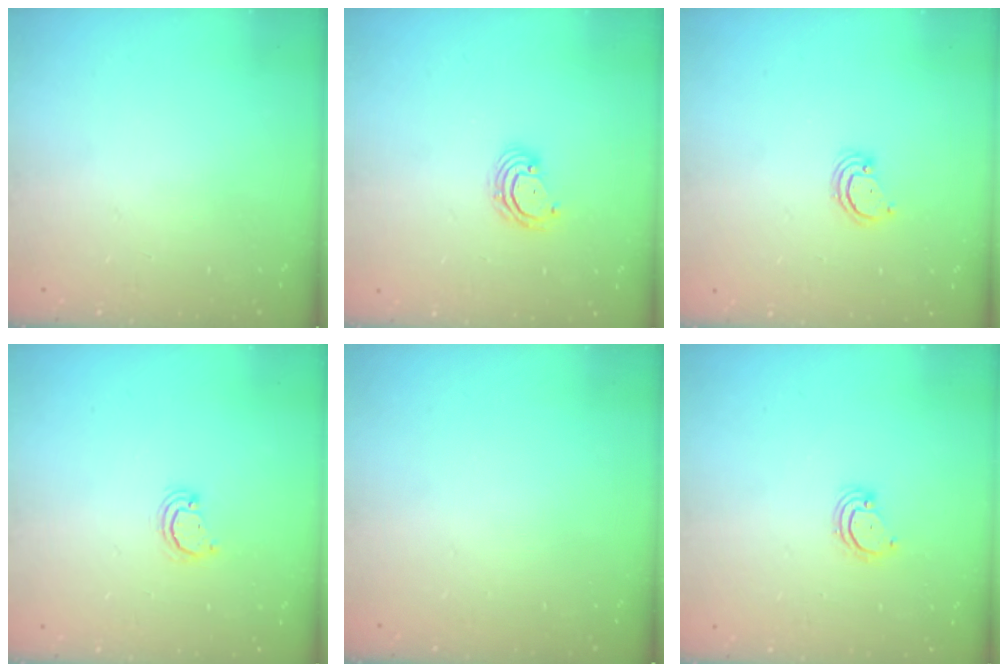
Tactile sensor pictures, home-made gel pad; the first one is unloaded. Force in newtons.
{"total": 4.2, "press": 4.2, "slide": 0.3}
{"total": 2.6, "press": 2.6, "slide": 0.2}
{"total": 2.6, "press": 2.6, "slide": 0.3}
{"total": 0.0}
{"total": 2.8, "press": 2.8, "slide": 0.2}